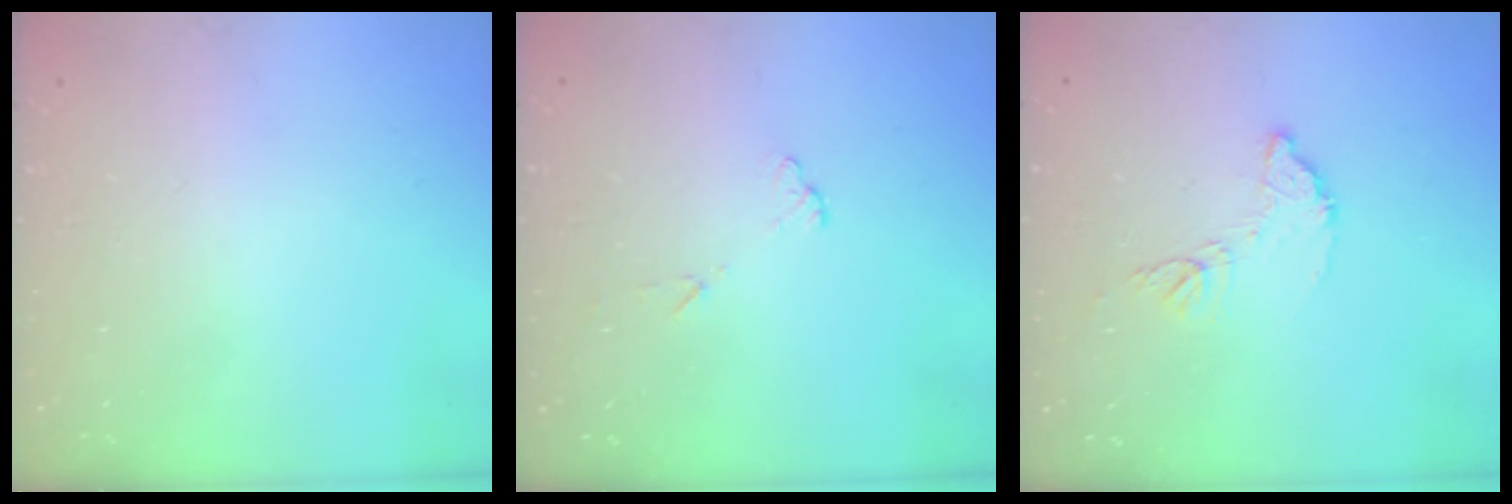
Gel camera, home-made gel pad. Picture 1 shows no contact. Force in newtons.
{"total": 6.4, "press": 6.4, "slide": 0.5}
{"total": 7.8, "press": 7.8, "slide": 0.1}